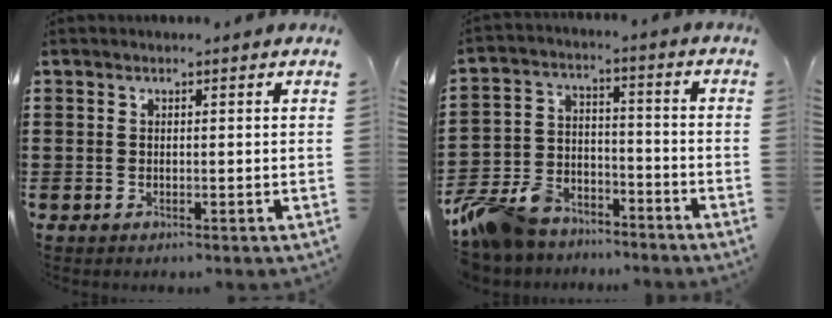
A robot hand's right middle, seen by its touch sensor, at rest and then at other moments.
{"total": 9.4, "force": [-8.6, 3.5, 1.8], "torque": [-0.071, 0.018, -0.176]}